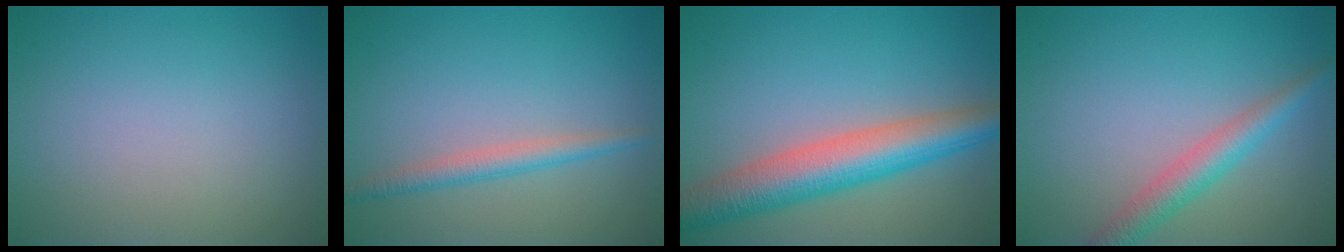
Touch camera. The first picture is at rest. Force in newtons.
{"total": 2.1, "press": 2.1, "slide": 0.0}
{"total": 7.3, "press": 7.3, "slide": 0.3}
{"total": 3.1, "press": 3.1, "slide": 0.2}